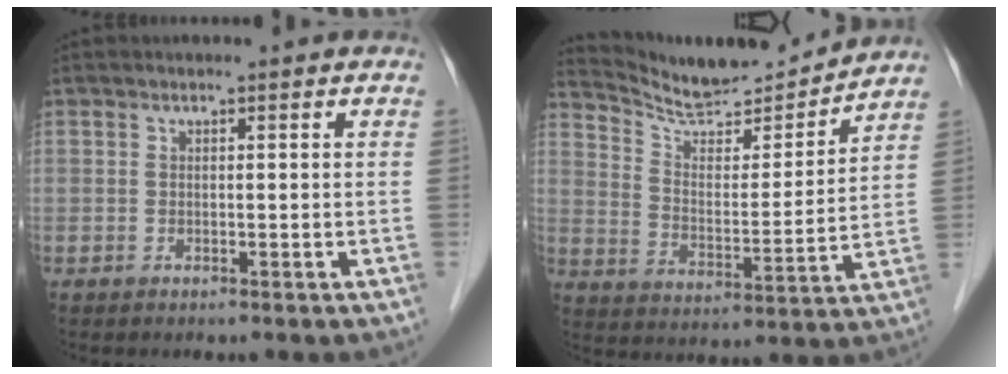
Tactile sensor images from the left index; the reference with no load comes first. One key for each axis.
{"total": 13.1, "fx": 12.7, "fy": 0.7, "fz": 2.9, "tx": -0.057, "ty": -0.008, "tz": 0.214}